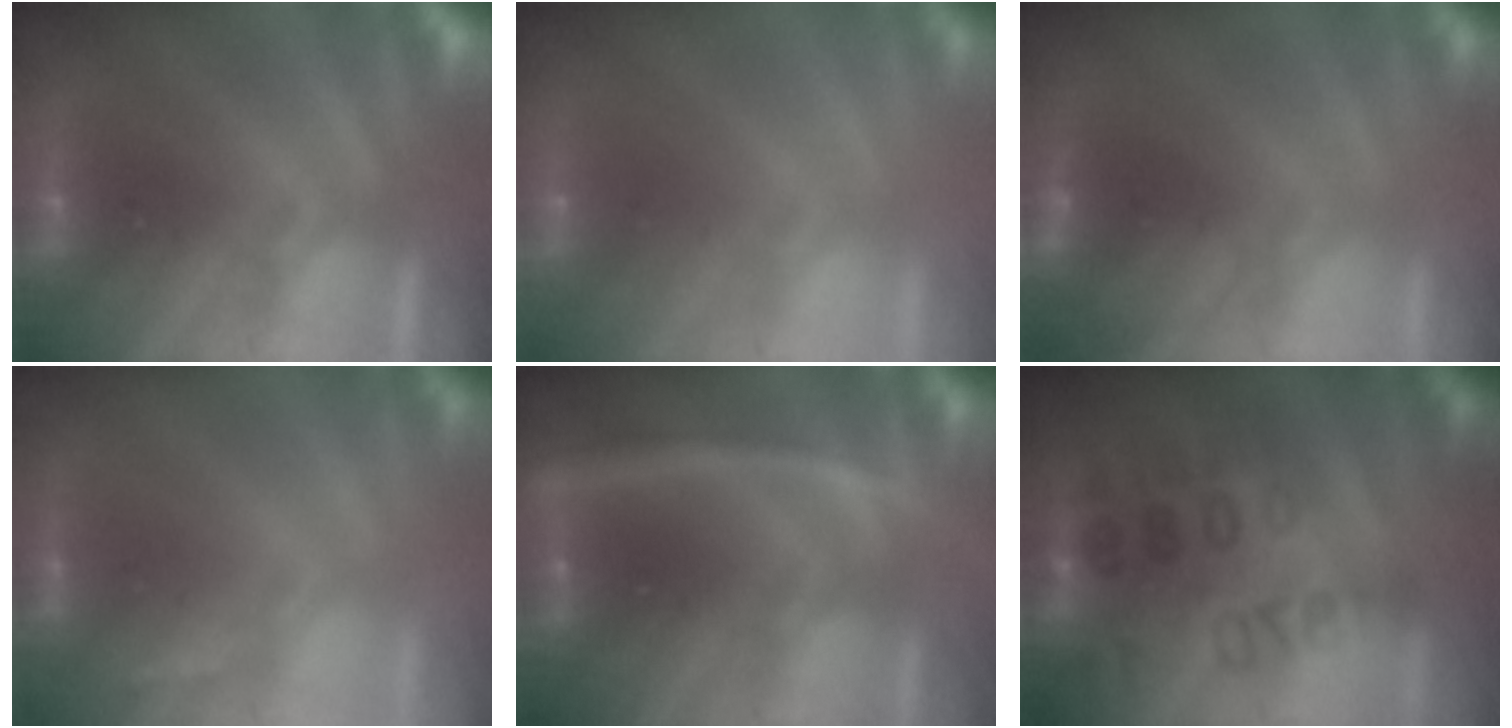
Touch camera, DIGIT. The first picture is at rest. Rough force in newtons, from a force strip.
{"total": 2.3}
{"total": 2.8}
{"total": 1.4}
{"total": 3.3}
{"total": 2.8}